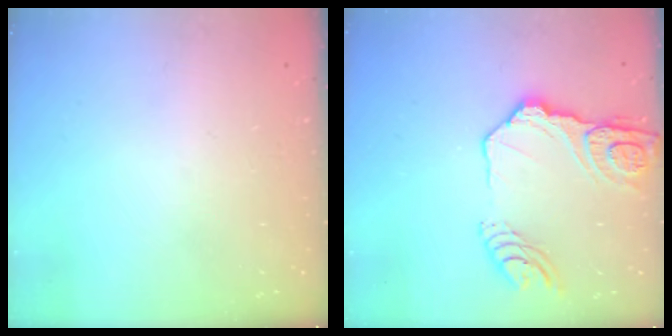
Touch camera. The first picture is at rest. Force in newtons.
{"total": 16.3, "press": 16.2, "slide": 2.0}